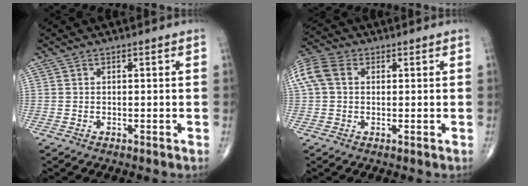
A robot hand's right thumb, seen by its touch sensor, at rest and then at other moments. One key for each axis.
{"total": 9.8, "fx": 2.3, "fy": 7.3, "fz": 6.1, "tx": -0.154, "ty": 0.029, "tz": 0.041}